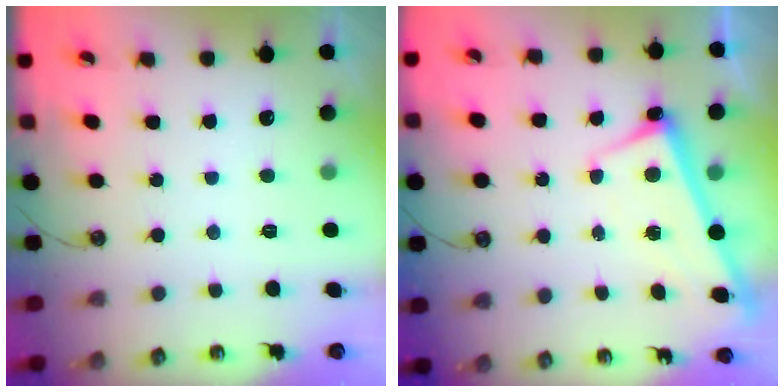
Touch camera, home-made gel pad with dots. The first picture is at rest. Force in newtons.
{"total": 2.7, "press": 2.7, "slide": 0.4}